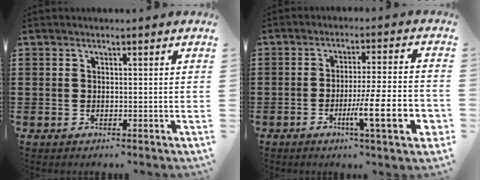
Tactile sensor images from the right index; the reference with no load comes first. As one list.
[{"total": 11.7, "force": [-3.9, 1.4, 10.9], "torque": [-0.182, -0.011, -0.068]}]